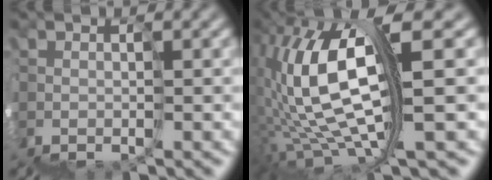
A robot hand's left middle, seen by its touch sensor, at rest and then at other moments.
{"total": 8.6, "force": [2.6, 1.7, 8.0], "torque": [-0.176, 0.036, 0.049]}